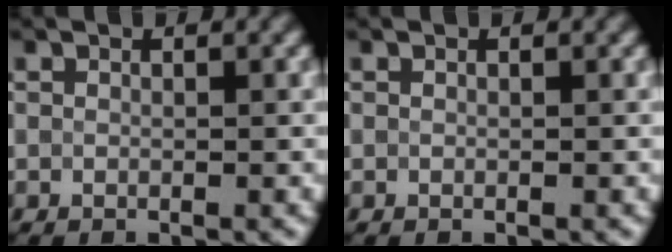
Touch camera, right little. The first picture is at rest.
{"total": 0.0}